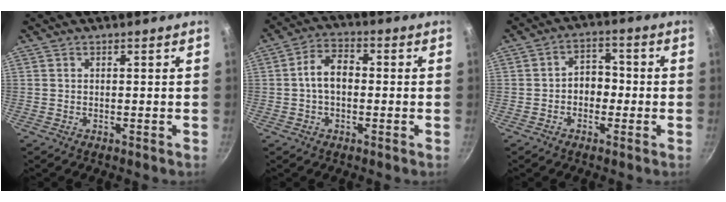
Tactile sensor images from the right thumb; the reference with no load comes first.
{"total": 6.8, "force": [-0.3, 4.5, 5.1], "torque": [-0.075, 0.023, -0.015]}
{"total": 4.9, "force": [-1.4, 3.8, 2.7], "torque": [-0.001, 0.025, -0.031]}